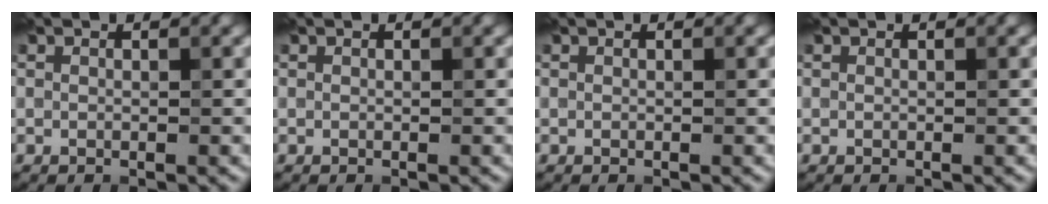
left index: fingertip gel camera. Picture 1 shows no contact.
{"total": 0.0}
{"total": 0.0}
{"total": 0.0}